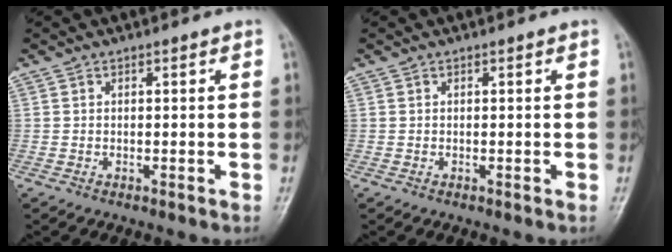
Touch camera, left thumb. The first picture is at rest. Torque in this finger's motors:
{"motor_torque": [-0.01, 0.00, 0.03, -0.07, 0.00]}